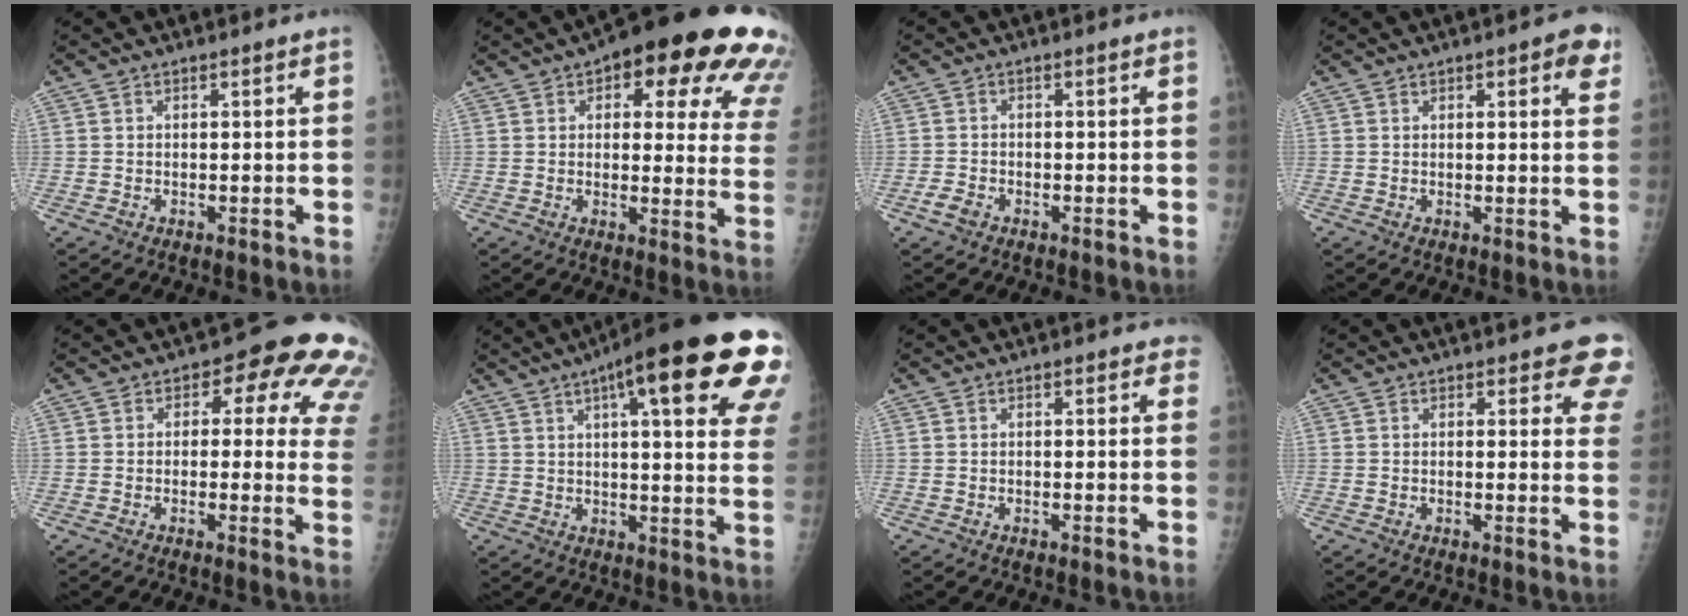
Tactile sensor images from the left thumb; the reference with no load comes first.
{"total": 24.4, "force": [12.9, 9.5, 18.4], "torque": [-0.180, -0.015, 0.142]}
{"total": 2.2, "force": [-1.4, 1.3, 1.0], "torque": [-0.022, 0.004, -0.026]}
{"total": 5.8, "force": [2.8, 2.0, 4.6], "torque": [-0.036, -0.006, 0.026]}
{"total": 14.8, "force": [5.9, 8.1, 10.9], "torque": [-0.063, -0.012, 0.044]}
{"total": 27.5, "force": [13.8, 6.3, 23.0], "torque": [-0.246, 0.000, 0.176]}
{"total": 1.9, "force": [1.2, 1.2, 0.9], "torque": [0.019, 0.000, 0.005]}
{"total": 7.0, "force": [5.6, 2.9, 3.1], "torque": [0.011, -0.025, 0.043]}